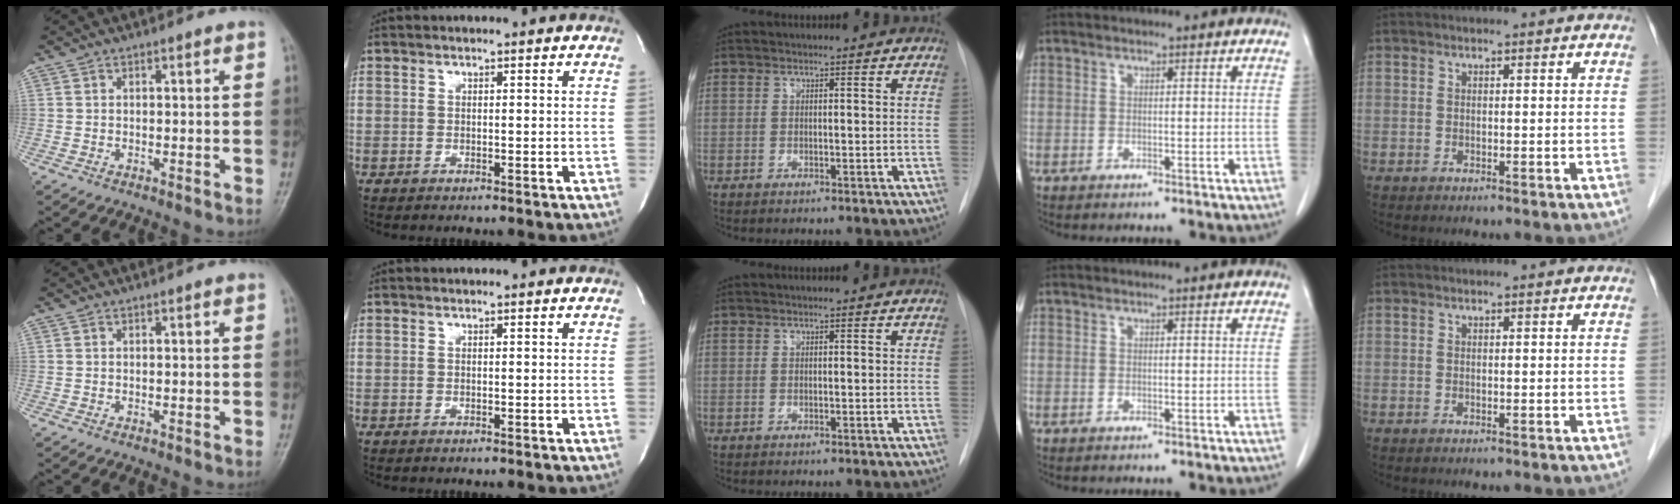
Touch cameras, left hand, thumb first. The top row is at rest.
{}